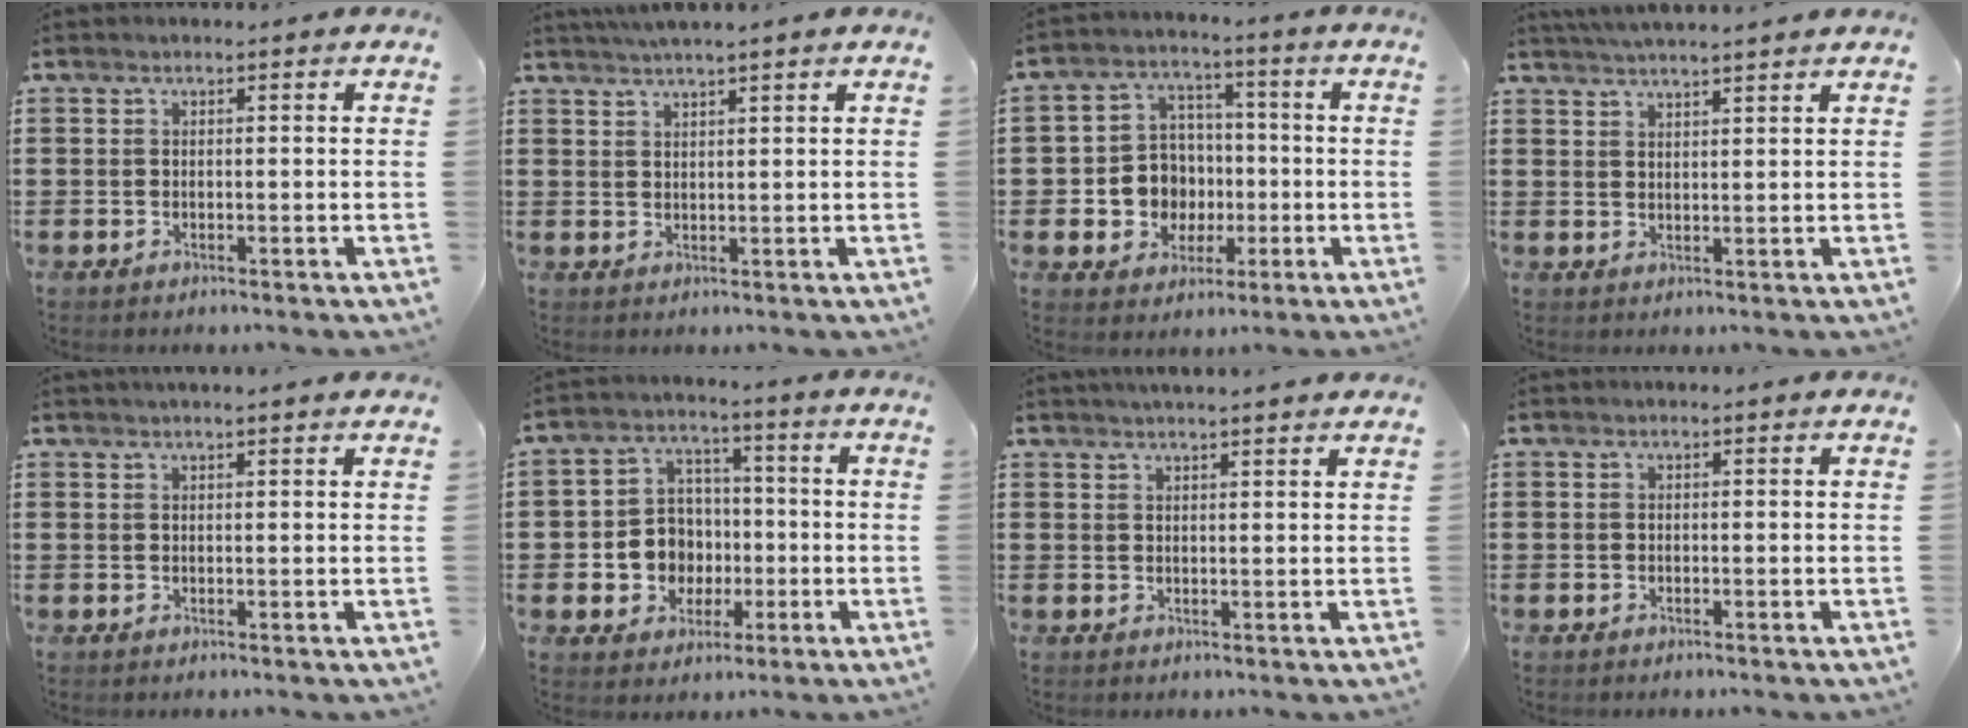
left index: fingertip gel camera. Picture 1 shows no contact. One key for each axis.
{"total": 1.9, "fx": 1.7, "fy": -0.7, "fz": 0.5, "tx": -0.012, "ty": 0.001, "tz": 0.033}
{"total": 7.9, "fx": -0.8, "fy": 7.5, "fz": 2.4, "tx": -0.076, "ty": 0.021, "tz": -0.007}
{"total": 2.6, "fx": 2.5, "fy": -0.9, "fz": 0.1, "tx": -0.007, "ty": -0.007, "tz": 0.046}
{"total": 1.2, "fx": 1.0, "fy": -0.1, "fz": 0.5, "tx": -0.010, "ty": -0.001, "tz": 0.020}
{"total": 7.5, "fx": -1.1, "fy": 7.1, "fz": 2.3, "tx": -0.072, "ty": 0.020, "tz": -0.015}
{"total": 2.0, "fx": 1.9, "fy": -0.3, "fz": 0.5, "tx": -0.014, "ty": -0.002, "tz": 0.037}
{"total": 0.0}